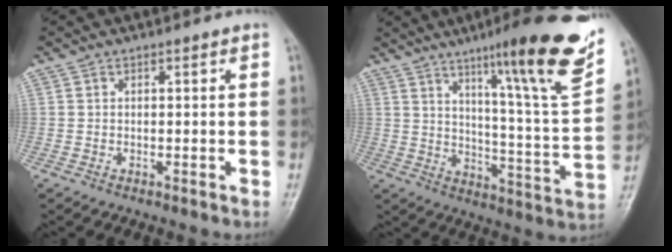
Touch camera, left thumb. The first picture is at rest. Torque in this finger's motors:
{"motor_torque": [0.75, 0.38, 1.54, -1.23, 0.11]}